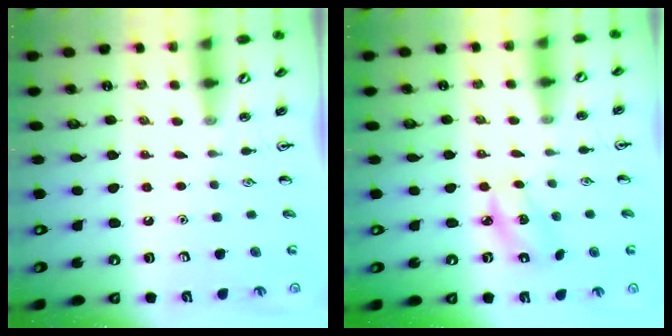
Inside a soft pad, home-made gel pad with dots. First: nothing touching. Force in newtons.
{"total": 3.6, "press": 3.6, "slide": 0.4}